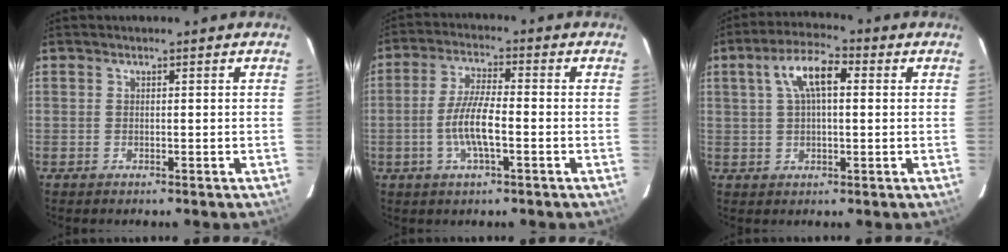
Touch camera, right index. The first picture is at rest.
{"total": 7.7, "force": [-2.2, 1.6, 7.2], "torque": [-0.146, 0.001, -0.045]}
{"total": 8.1, "force": [2.1, 3.4, 7.1], "torque": [-0.133, 0.023, 0.038]}